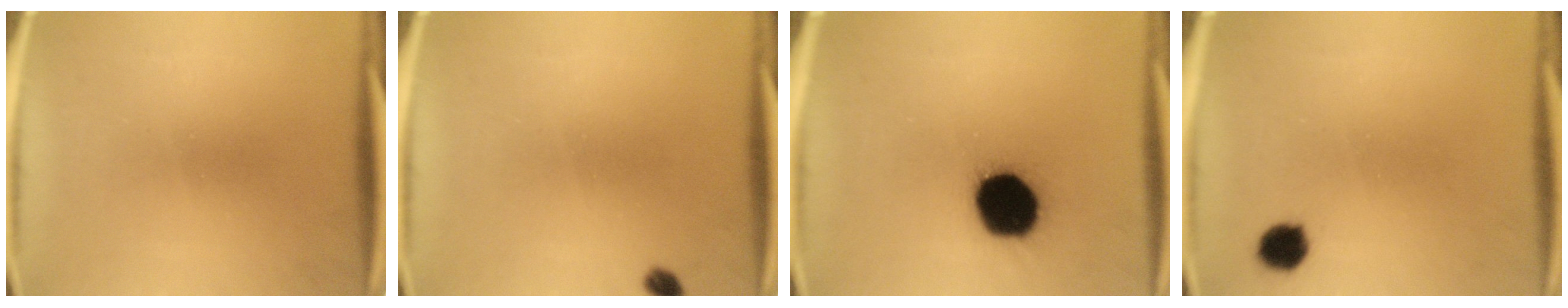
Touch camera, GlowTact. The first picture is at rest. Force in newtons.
{"total": 1.5}
{"total": 19.8}
{"total": 4.1}